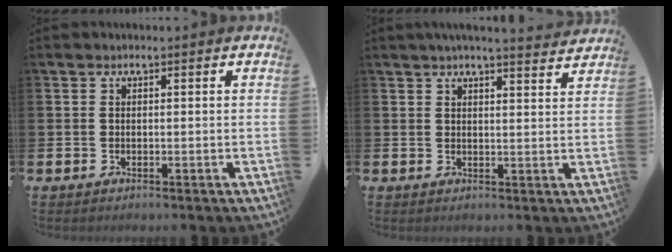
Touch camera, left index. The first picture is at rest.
{"total": 4.1, "force": [3.9, -0.4, 1.0], "torque": [-0.020, -0.020, 0.068]}